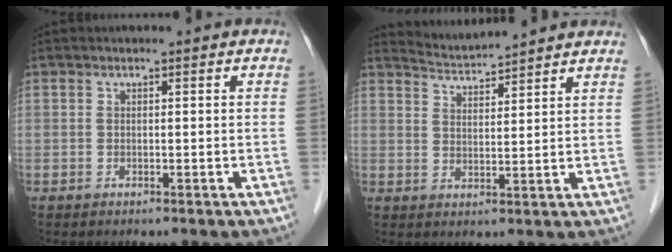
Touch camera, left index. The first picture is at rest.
{"total": 5.8, "force": [5.7, -0.5, 0.4], "torque": [-0.019, 0.014, 0.093]}